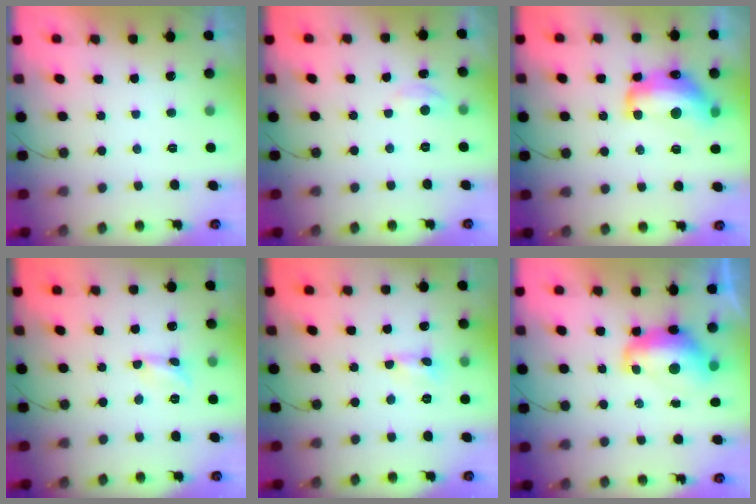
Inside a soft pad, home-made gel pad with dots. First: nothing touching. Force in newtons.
{"total": 4.0, "press": 3.9, "slide": 0.6}
{"total": 15.5, "press": 15.5, "slide": 0.9}
{"total": 2.0, "press": 2.0, "slide": 0.2}
{"total": 0.0}
{"total": 10.3, "press": 10.2, "slide": 0.9}